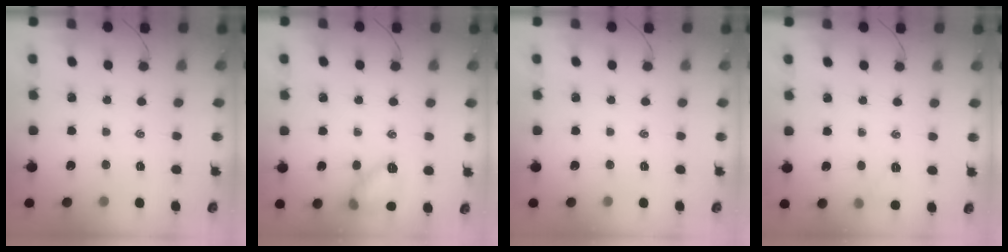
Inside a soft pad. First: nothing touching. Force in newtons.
{"total": 10.3, "press": 10.2, "slide": 1.3}
{"total": 0.0}
{"total": 4.6, "press": 4.5, "slide": 1.2}